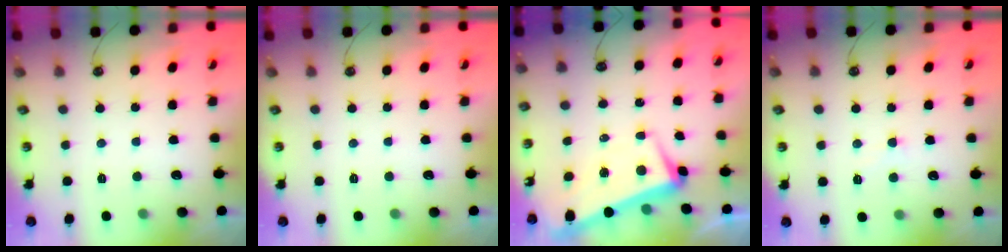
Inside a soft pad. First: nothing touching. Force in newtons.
{"total": 0.0}
{"total": 2.1, "press": 0.5, "slide": 2.1}
{"total": 0.7, "press": 0.5, "slide": 0.5}